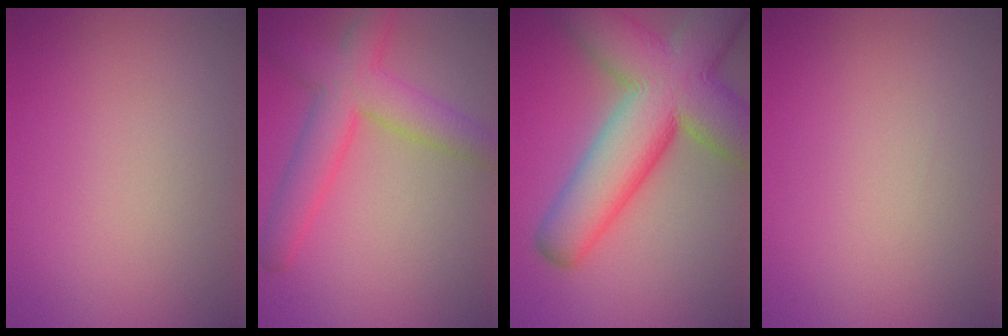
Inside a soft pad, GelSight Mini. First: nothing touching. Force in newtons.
{"total": 6.5, "press": 6.5, "slide": 0.2}
{"total": 14.5, "press": 14.4, "slide": 0.8}
{"total": 0.0}